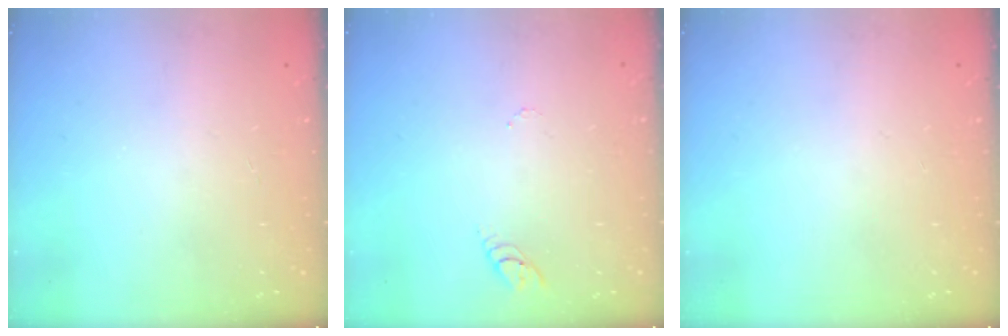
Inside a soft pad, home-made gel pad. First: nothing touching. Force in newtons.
{"total": 2.9, "press": 2.9, "slide": 0.2}
{"total": 0.0}